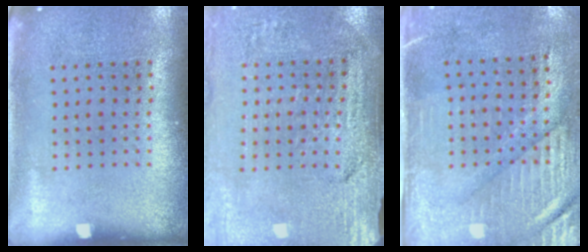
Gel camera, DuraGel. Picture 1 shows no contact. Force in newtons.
{"total": 3.1, "press": 3.1, "slide": 0.3}
{"total": 3.0, "press": 2.6, "slide": 1.5}